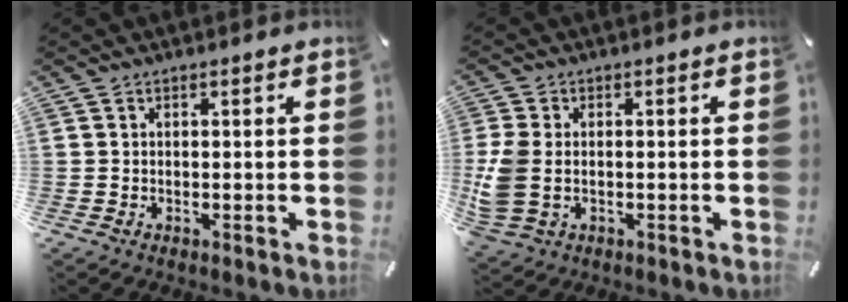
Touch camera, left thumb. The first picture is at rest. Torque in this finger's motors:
{"motor_torque": [1.59, 1.72, 1.12, 0.15, 0.43]}